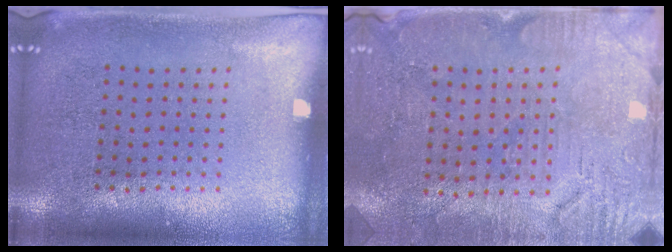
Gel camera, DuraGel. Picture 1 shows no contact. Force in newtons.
{"total": 3.0, "press": 2.9, "slide": 0.6}